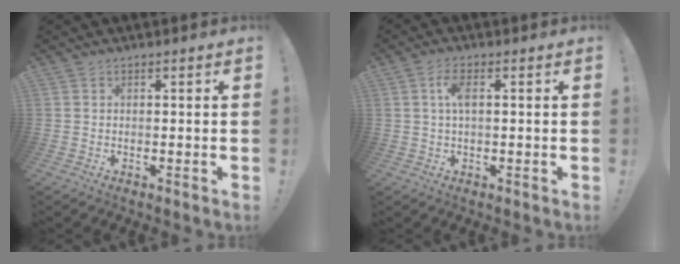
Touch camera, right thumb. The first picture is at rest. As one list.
[{"total": 4.5, "force": [1.1, 1.8, 4.0], "torque": [-0.076, 0.006, 0.017]}]